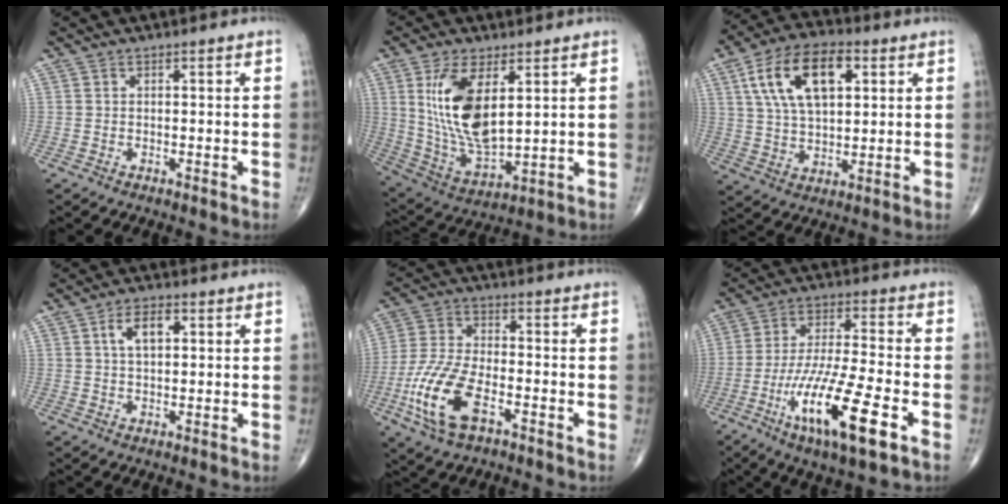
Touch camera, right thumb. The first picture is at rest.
{"total": 15.2, "force": [4.3, 6.7, 12.9], "torque": [-0.249, -0.026, 0.098]}
{"total": 15.6, "force": [5.3, 8.1, 12.3], "torque": [-0.211, 0.003, 0.093]}
{"total": 5.4, "force": [1.6, 2.8, 4.3], "torque": [-0.074, 0.005, 0.026]}
{"total": 13.6, "force": [-5.6, 6.2, 10.7], "torque": [-0.230, 0.017, -0.108]}
{"total": 16.7, "force": [-7.2, 3.1, 14.8], "torque": [-0.289, 0.011, -0.125]}